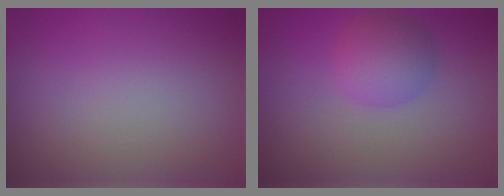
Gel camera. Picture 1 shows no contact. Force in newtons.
{"total": 3.5, "press": 3.5, "slide": 0.0}